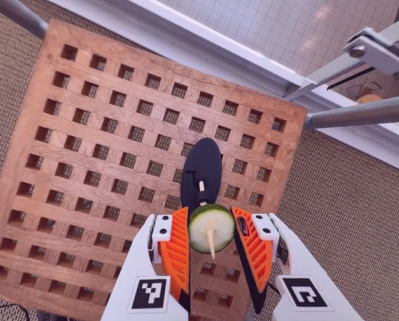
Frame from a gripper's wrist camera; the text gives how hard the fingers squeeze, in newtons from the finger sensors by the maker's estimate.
{"total": 9.3, "left": 9.2, "right": 9.3}